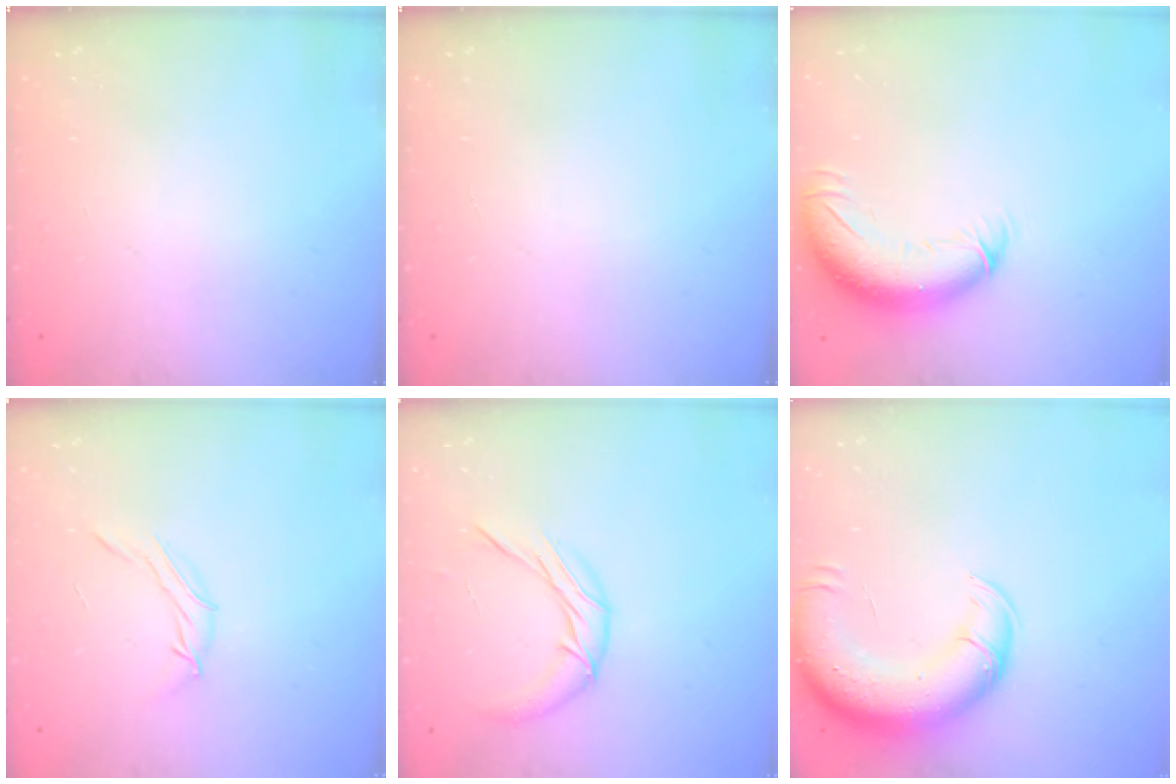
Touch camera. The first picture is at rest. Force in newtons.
{"total": 0.0}
{"total": 12.4, "press": 12.1, "slide": 2.9}
{"total": 6.3, "press": 6.3, "slide": 0.5}
{"total": 10.8, "press": 10.8, "slide": 0.4}
{"total": 15.7, "press": 15.3, "slide": 3.9}